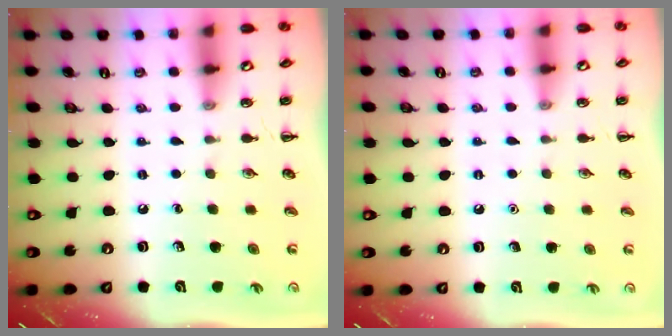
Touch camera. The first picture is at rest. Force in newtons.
{"total": 1.6, "press": 1.6, "slide": 0.1}